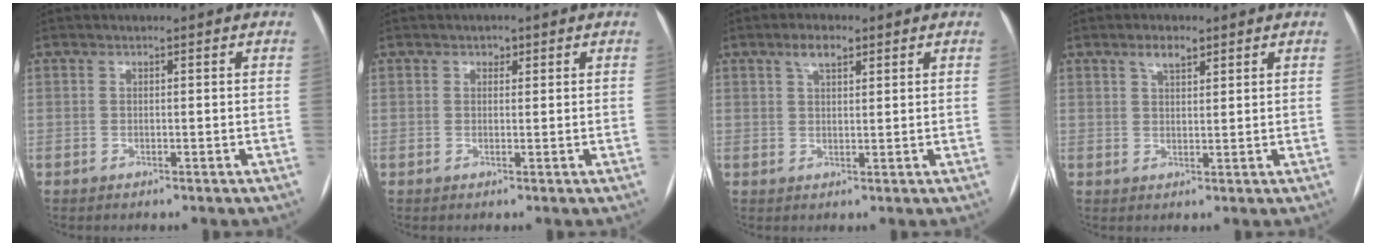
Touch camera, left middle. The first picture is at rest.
{"total": 1.1, "force": [0.6, 0.8, 0.4], "torque": [-0.004, -0.001, 0.008]}
{"total": 3.3, "force": [2.1, 1.3, 2.3], "torque": [-0.044, 0.010, 0.038]}
{"total": 2.9, "force": [2.0, 1.1, 1.9], "torque": [-0.037, 0.006, 0.036]}